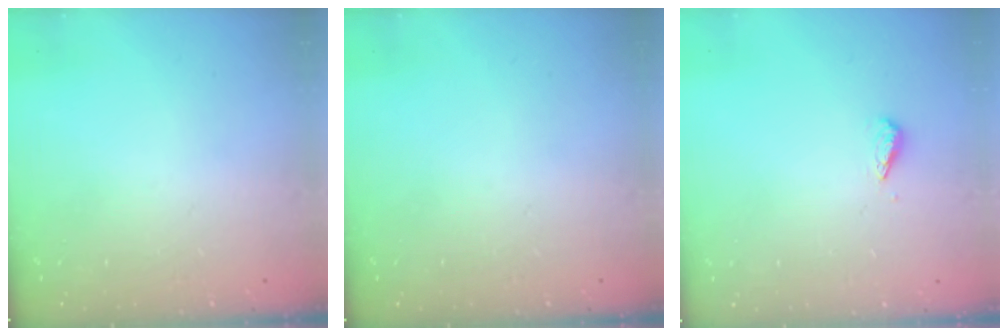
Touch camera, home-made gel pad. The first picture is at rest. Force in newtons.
{"total": 0.0}
{"total": 3.0, "press": 2.9, "slide": 0.6}